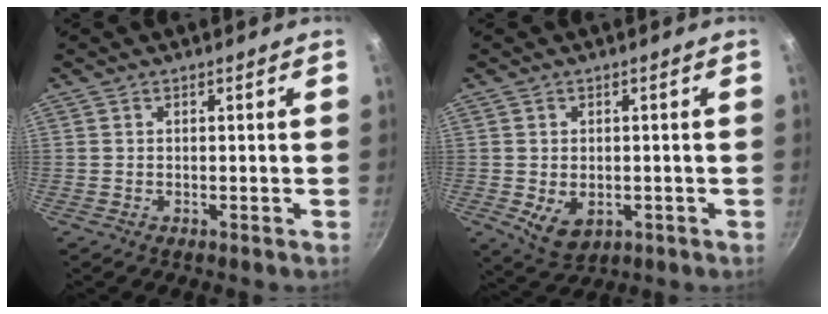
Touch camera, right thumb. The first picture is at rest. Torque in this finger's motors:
{"motor_torque": [-0.24, 0.35, 0.21, 0.57, 0.05]}